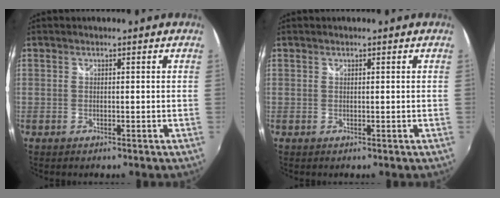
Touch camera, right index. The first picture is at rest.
{"total": 0.0}